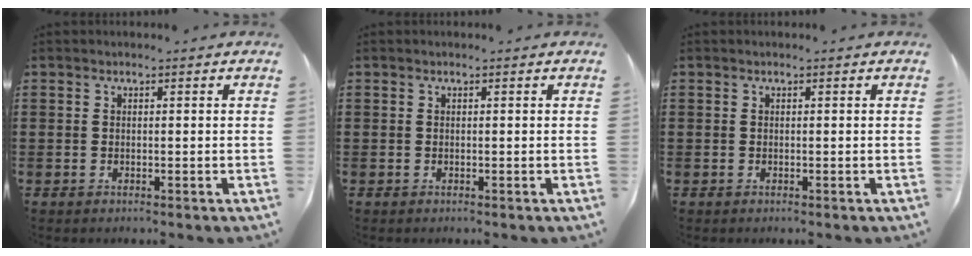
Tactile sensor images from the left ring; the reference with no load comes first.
{"total": 0.0}
{"total": 0.0}